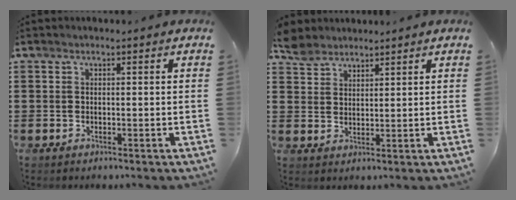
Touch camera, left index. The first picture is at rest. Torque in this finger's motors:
{"motor_torque": [0.38, 0.34, -0.07, 0.00]}